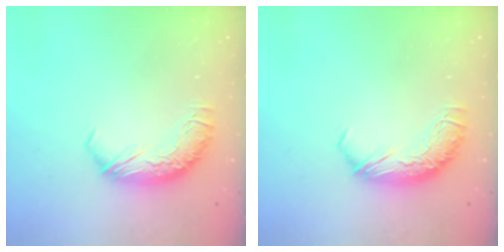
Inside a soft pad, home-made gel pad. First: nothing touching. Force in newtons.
{"total": 0.0}